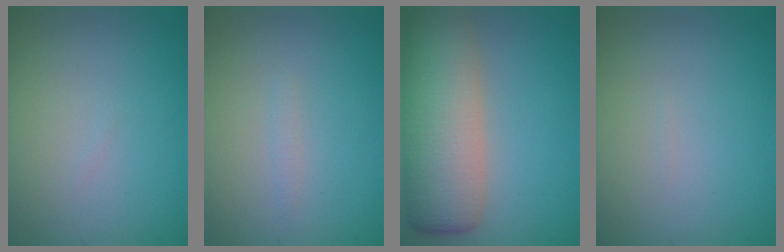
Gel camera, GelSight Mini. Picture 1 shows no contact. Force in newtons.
{"total": 0.6, "press": 0.6, "slide": 0.1}
{"total": 9.4, "press": 9.3, "slide": 0.5}
{"total": 0.0}